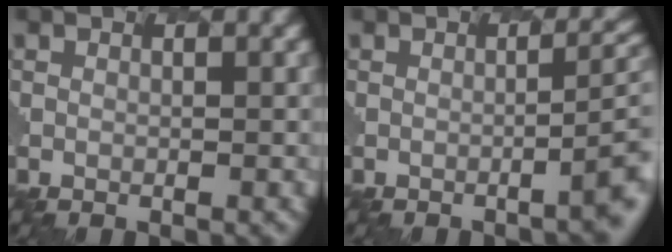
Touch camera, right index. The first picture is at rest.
{"total": 4.7, "force": [-0.7, 1.4, 4.5], "torque": [-0.041, 0.003, -0.013]}